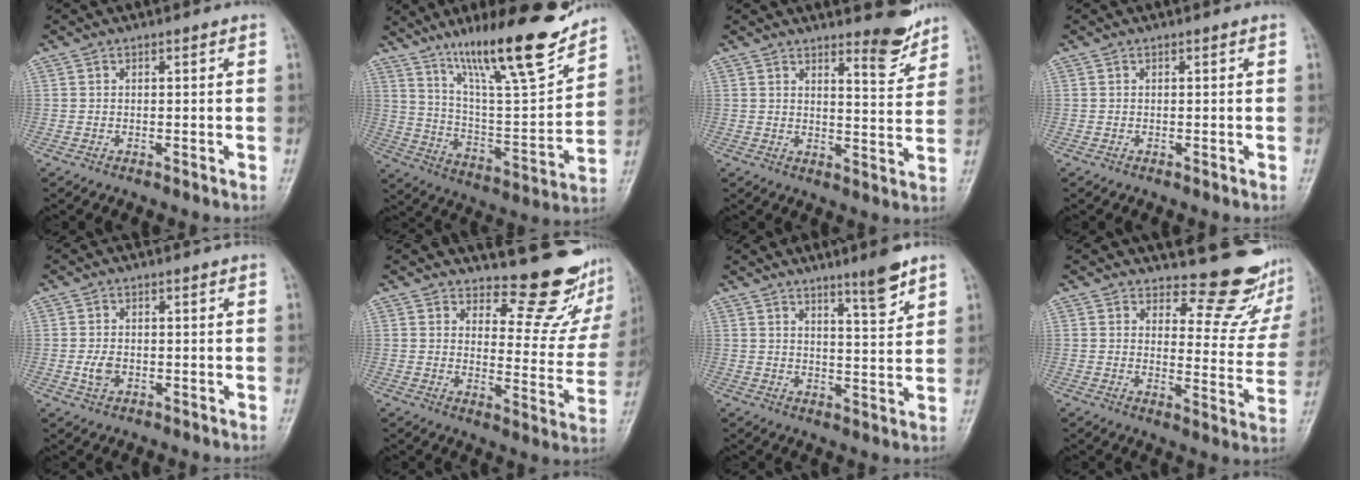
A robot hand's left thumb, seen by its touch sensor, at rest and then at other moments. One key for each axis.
{"total": 21.8, "fx": 15.5, "fy": 4.1, "fz": 14.8, "tx": -0.210, "ty": -0.078, "tz": 0.264}
{"total": 6.9, "fx": 5.6, "fy": 1.8, "fz": 3.5, "tx": -0.030, "ty": -0.051, "tz": 0.081}
{"total": 0.0}
{"total": 2.6, "fx": -0.5, "fy": 1.8, "fz": 1.8, "tx": -0.032, "ty": 0.000, "tz": -0.009}
{"total": 13.6, "fx": 12.7, "fy": 4.0, "fz": 2.9, "tx": 0.006, "ty": -0.140, "tz": 0.152}
{"total": 6.6, "fx": 4.8, "fy": 0.7, "fz": 4.5, "tx": -0.062, "ty": -0.039, "tz": 0.074}
{"total": 12.6, "fx": 11.7, "fy": 4.0, "fz": 2.4, "tx": 0.011, "ty": -0.127, "tz": 0.135}